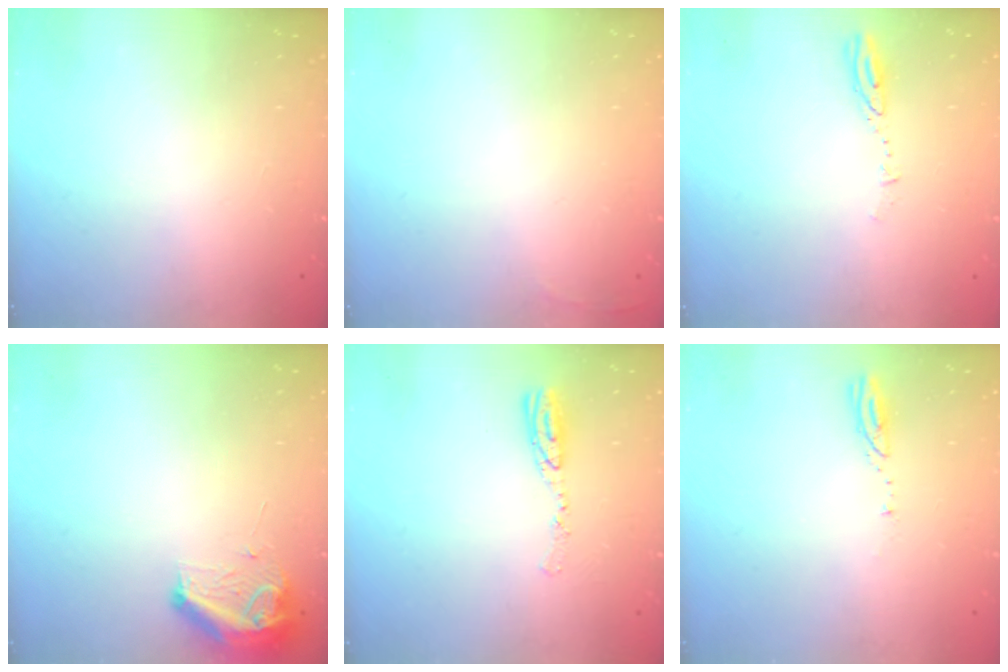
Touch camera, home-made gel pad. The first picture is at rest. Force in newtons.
{"total": 2.5, "press": 2.4, "slide": 0.9}
{"total": 3.1, "press": 3.1, "slide": 0.3}
{"total": 8.7, "press": 8.6, "slide": 1.0}
{"total": 8.1, "press": 8.1, "slide": 0.6}
{"total": 3.0, "press": 3.0, "slide": 0.1}